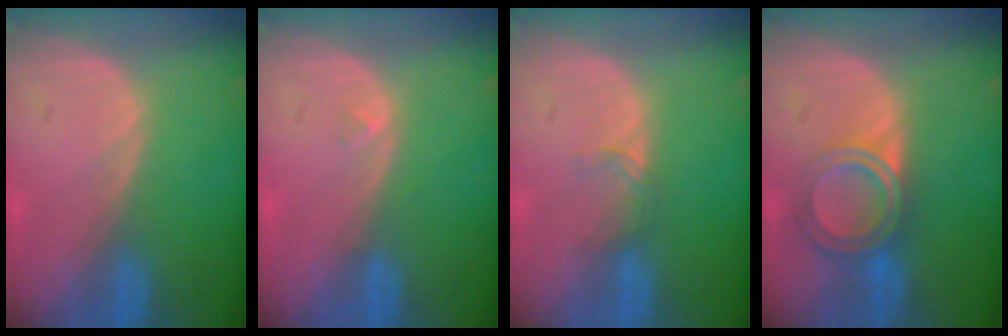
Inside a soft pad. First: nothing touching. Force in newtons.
{"total": 0.5, "press": 0.5, "slide": 0.2}
{"total": 1.5, "press": 1.5, "slide": 0.2}
{"total": 6.4, "press": 5.4, "slide": 3.5}